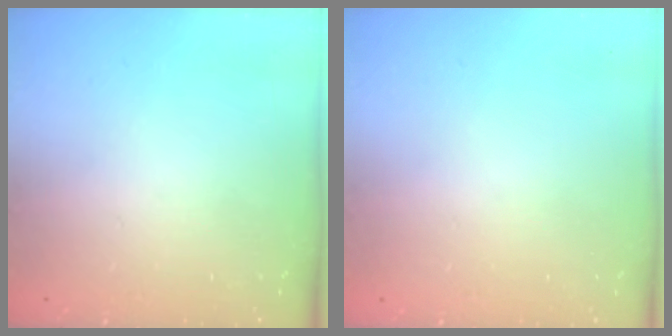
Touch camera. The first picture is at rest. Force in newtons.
{"total": 0.8, "press": 0.8, "slide": 0.1}